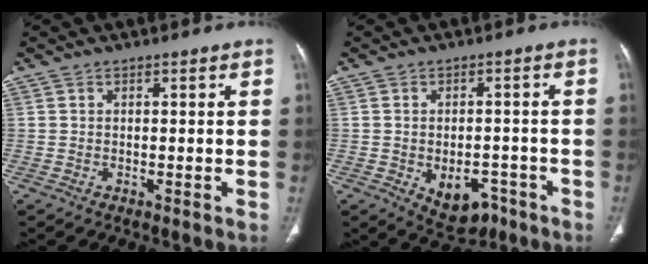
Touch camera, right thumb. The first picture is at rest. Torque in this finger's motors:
{"motor_torque": [-0.02, 0.03, -0.28, 0.04, 0.03]}